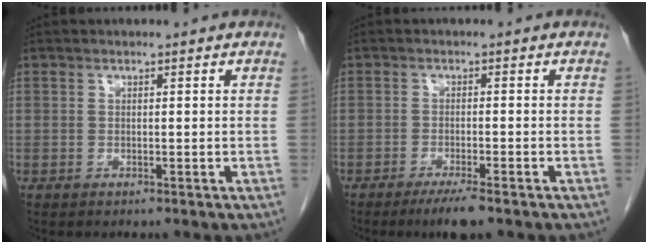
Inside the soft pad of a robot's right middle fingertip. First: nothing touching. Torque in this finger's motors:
{"motor_torque": [-0.08, -0.25, 0.01, 0.02]}